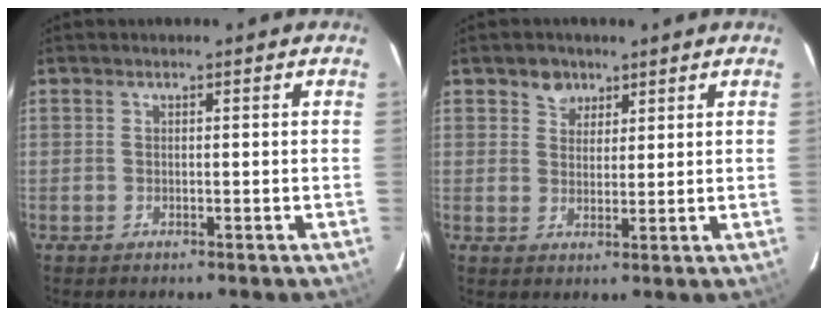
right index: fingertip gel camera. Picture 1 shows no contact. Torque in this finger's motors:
{"motor_torque": [0.01, 0.00, 0.00, 0.02]}